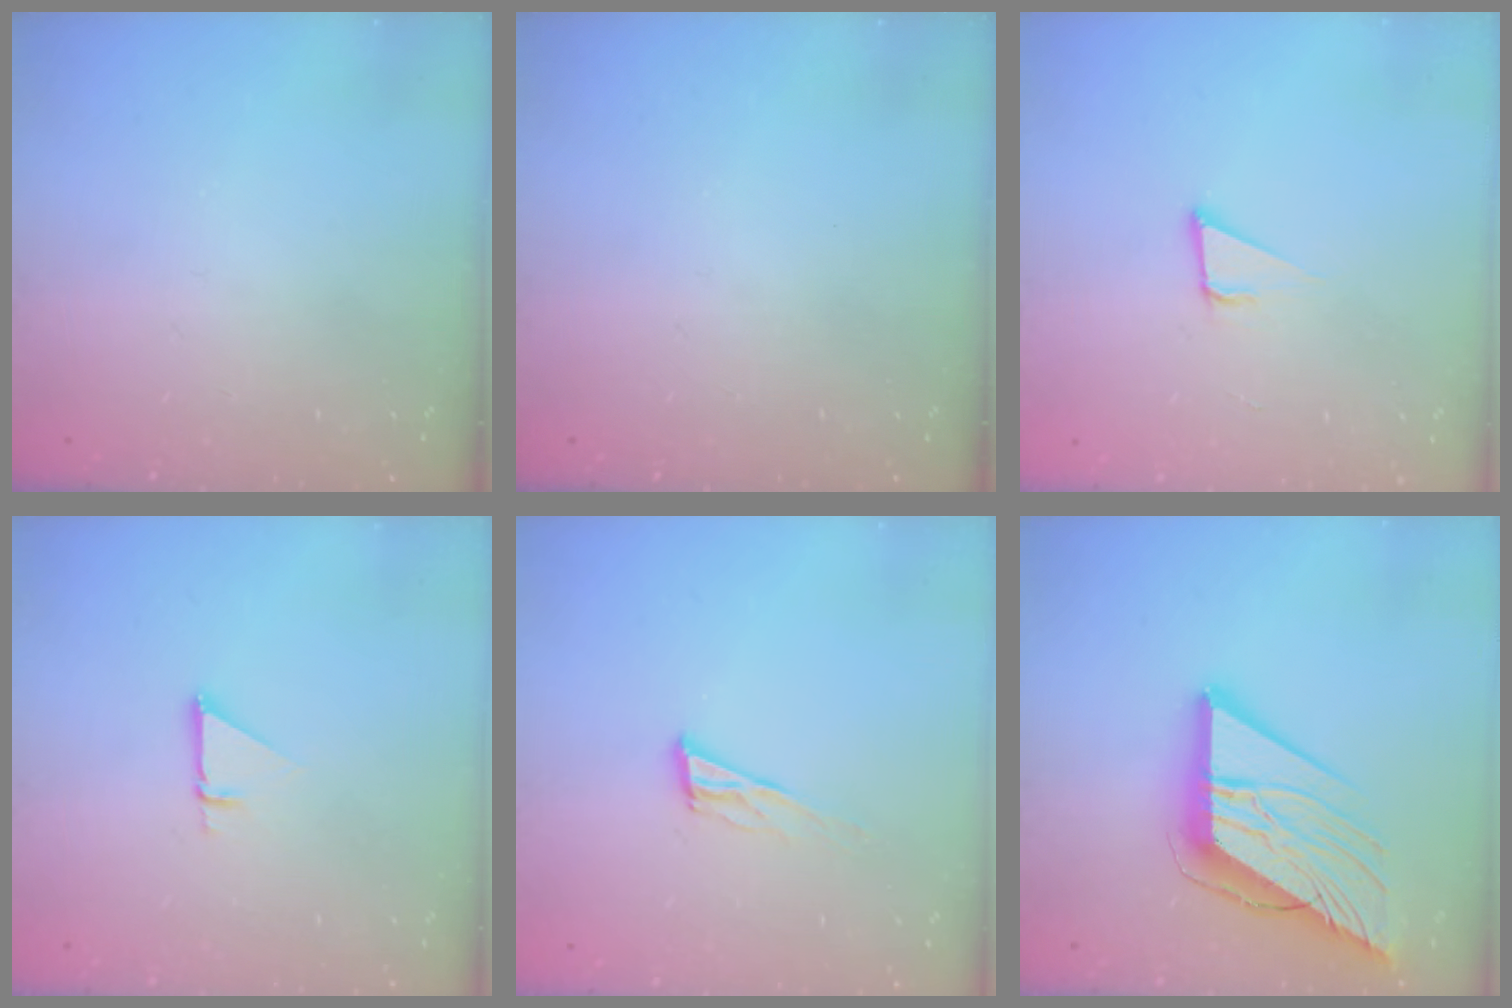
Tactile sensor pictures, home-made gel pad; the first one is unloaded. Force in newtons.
{"total": 0.0}
{"total": 4.0, "press": 3.4, "slide": 2.0}
{"total": 2.7, "press": 2.7, "slide": 0.2}
{"total": 9.2, "press": 8.7, "slide": 3.0}
{"total": 15.2, "press": 15.1, "slide": 1.6}